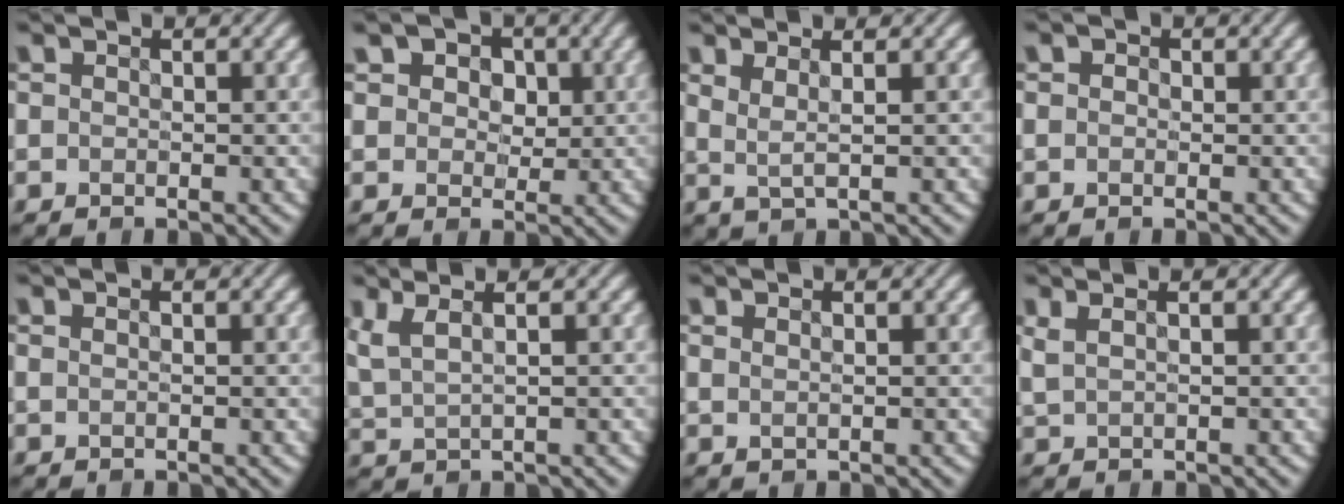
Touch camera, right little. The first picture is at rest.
{"total": 6.4, "force": [3.3, 4.3, 3.3], "torque": [-0.051, 0.014, 0.023]}
{"total": 2.6, "force": [1.6, 0.7, 1.9], "torque": [-0.034, -0.002, 0.016]}
{"total": 0.8, "force": [0.4, 0.7, 0.3], "torque": [-0.006, 0.003, -0.006]}
{"total": 0.0}
{"total": 4.2, "force": [2.5, 1.5, 3.0], "torque": [-0.054, 0.027, 0.032]}
{"total": 0.8, "force": [0.8, 0.1, 0.4], "torque": [-0.012, -0.002, 0.013]}
{"total": 2.0, "force": [1.4, 0.7, 1.2], "torque": [-0.019, 0.006, 0.018]}